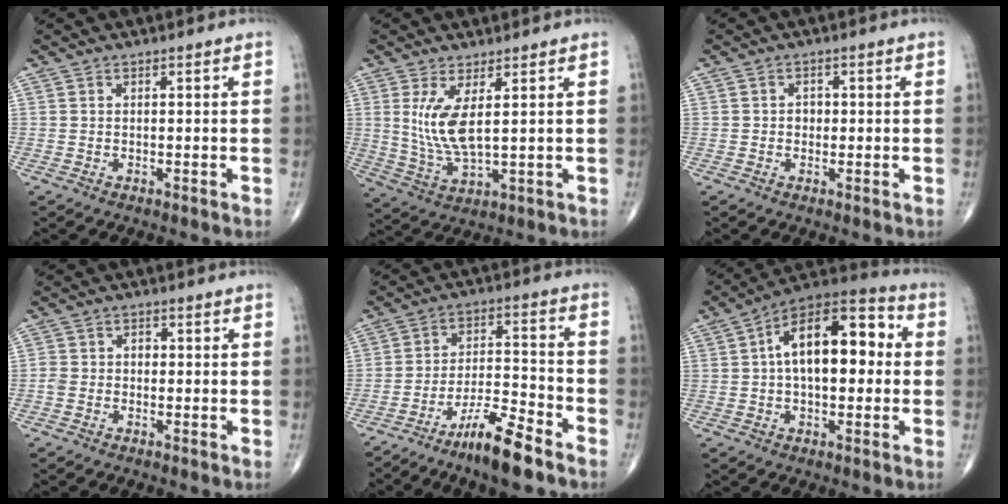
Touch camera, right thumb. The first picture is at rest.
{"total": 7.3, "force": [2.1, 2.1, 6.6], "torque": [-0.142, -0.029, 0.051]}
{"total": 1.7, "force": [0.0, 1.5, 0.9], "torque": [-0.005, 0.004, -0.002]}
{"total": 2.8, "force": [-0.5, 2.3, 1.6], "torque": [-0.024, 0.015, -0.011]}
{"total": 11.0, "force": [-7.8, 1.7, 7.5], "torque": [-0.136, 0.056, -0.140]}
{"total": 17.8, "force": [2.0, 9.2, 15.1], "torque": [-0.210, 0.041, 0.019]}